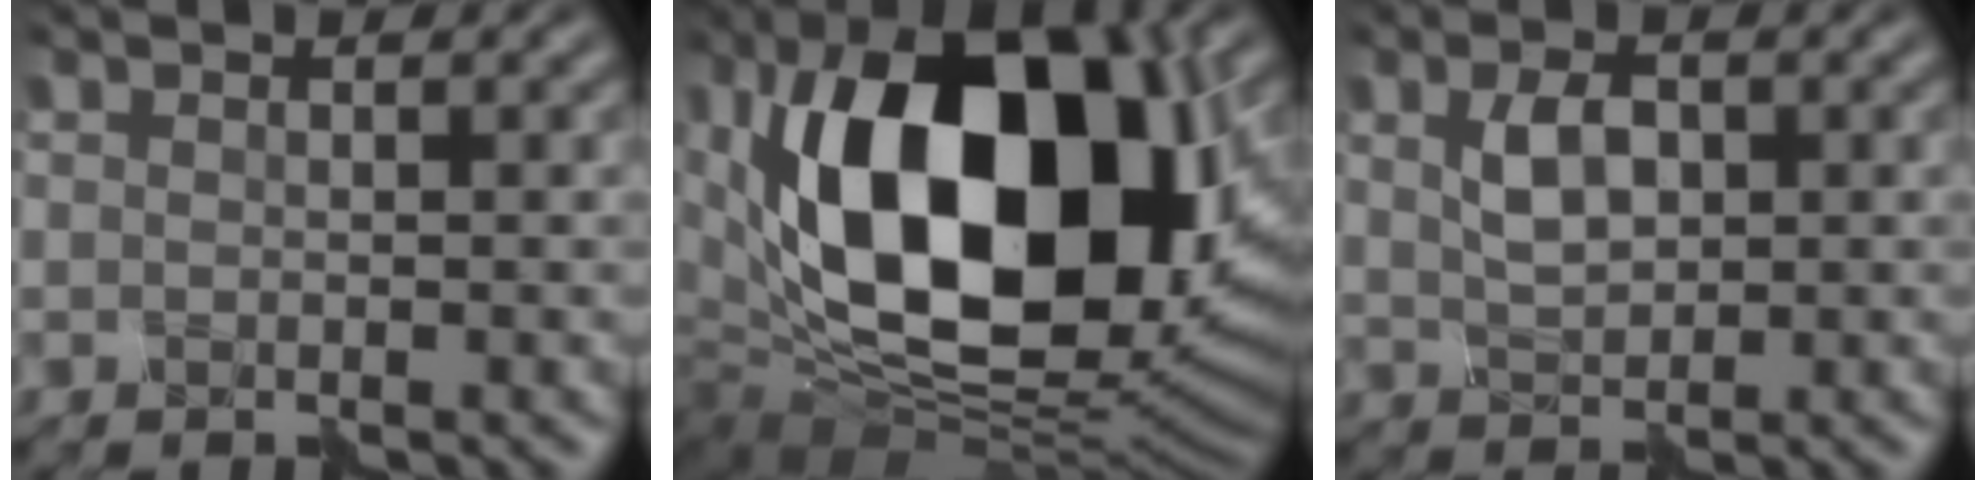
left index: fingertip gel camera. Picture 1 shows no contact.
{"total": 18.5, "force": [3.2, 10.2, 15.2], "torque": [-0.255, 0.002, 0.052]}
{"total": 3.3, "force": [0.6, 2.0, 2.6], "torque": [-0.055, 0.002, 0.014]}